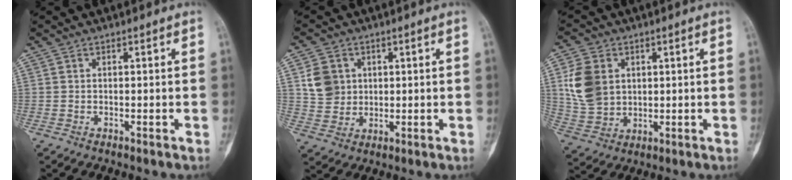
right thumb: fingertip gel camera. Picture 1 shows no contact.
{"total": 6.8, "force": [1.9, 5.9, 2.7], "torque": [-0.030, -0.005, 0.042]}
{"total": 10.6, "force": [2.5, 8.1, 6.3], "torque": [-0.116, -0.010, 0.058]}